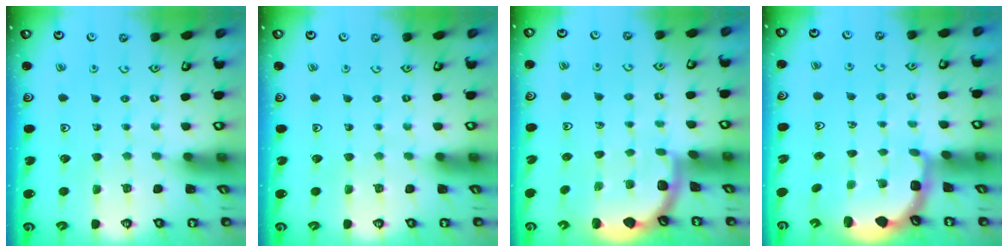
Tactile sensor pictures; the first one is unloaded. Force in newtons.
{"total": 0.0}
{"total": 1.8, "press": 1.8, "slide": 0.0}
{"total": 2.9, "press": 2.0, "slide": 2.1}